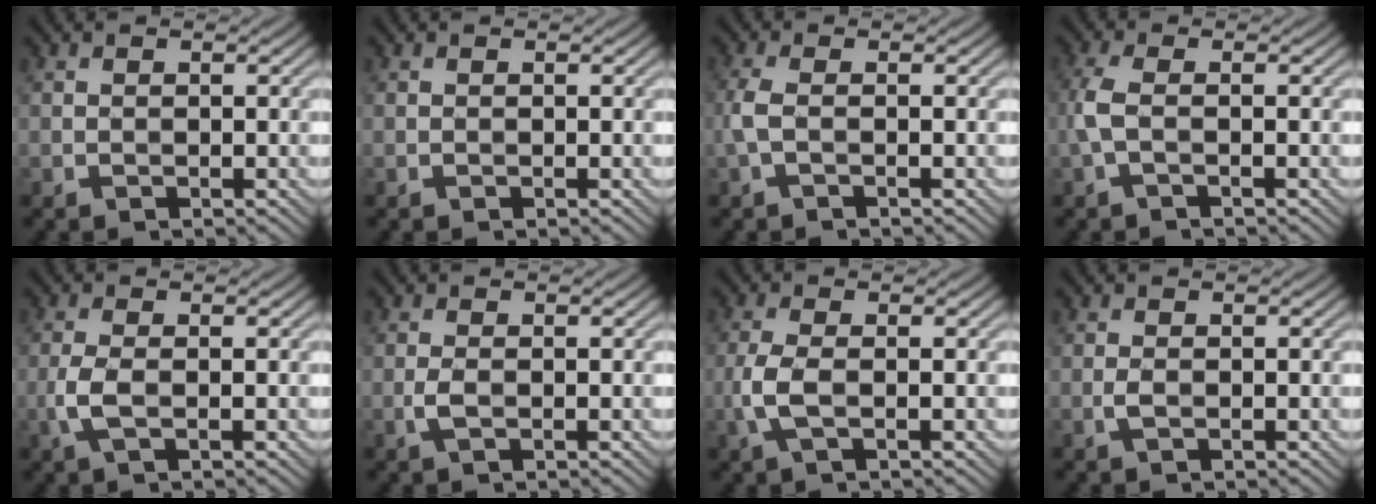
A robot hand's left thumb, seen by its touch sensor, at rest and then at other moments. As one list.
[{"total": 0.0}, {"total": 2.3, "force": [-0.5, 0.6, 2.2], "torque": [-0.057, 0.005, -0.017]}, {"total": 2.8, "force": [-0.6, 0.8, 2.7], "torque": [-0.070, 0.005, -0.020]}, {"total": 3.2, "force": [-0.8, 1.1, 2.8], "torque": [-0.075, -0.002, -0.022]}, {"total": 1.6, "force": [-0.5, 0.6, 1.5], "torque": [-0.036, 0.001, -0.013]}, {"total": 3.8, "force": [-0.9, 1.4, 3.5], "torque": [-0.092, 0.000, -0.025]}, {"total": 1.1, "force": [-0.3, 0.4, 1.0], "torque": [-0.026, 0.000, -0.008]}]